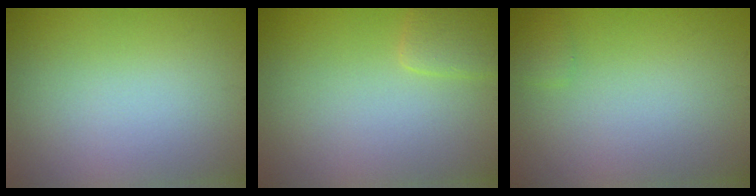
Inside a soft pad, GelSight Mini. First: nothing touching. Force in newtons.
{"total": 1.8, "press": 1.8, "slide": 0.2}
{"total": 0.7, "press": 0.7, "slide": 0.0}